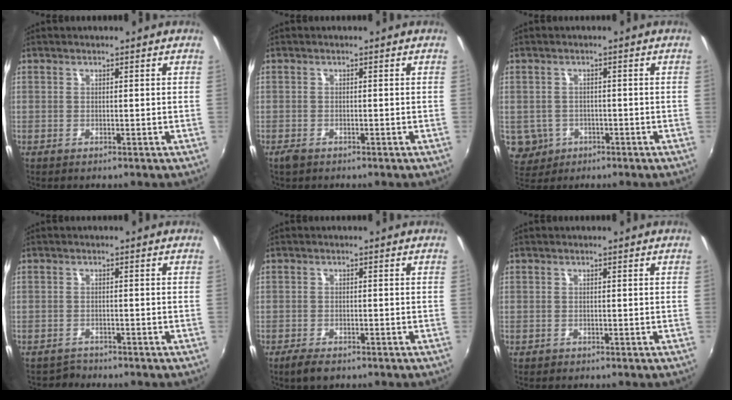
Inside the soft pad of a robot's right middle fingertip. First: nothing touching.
{"total": 1.7, "force": [-1.3, 0.9, 0.6], "torque": [-0.016, -0.004, -0.025]}
{"total": 5.4, "force": [-1.7, 4.9, 1.4], "torque": [-0.041, 0.000, -0.016]}
{"total": 1.8, "force": [-1.6, 0.8, -0.4], "torque": [0.002, 0.003, -0.028]}
{"total": 3.5, "force": [-2.6, 1.5, 1.9], "torque": [-0.050, -0.013, -0.047]}
{"total": 0.7, "force": [-0.4, 0.5, 0.0], "torque": [0.000, -0.003, -0.006]}